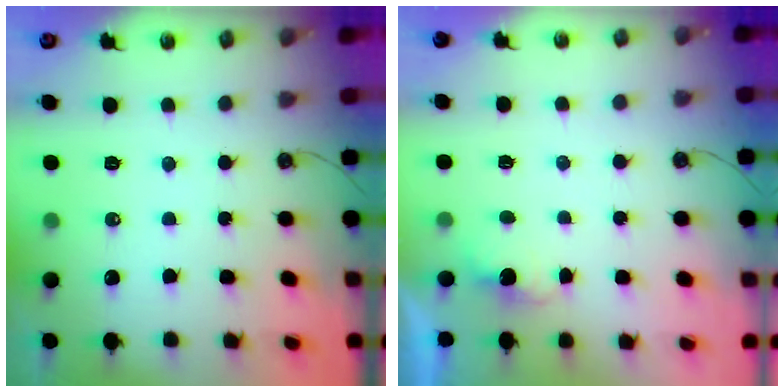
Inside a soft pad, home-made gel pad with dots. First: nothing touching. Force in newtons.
{"total": 1.7, "press": 1.5, "slide": 0.8}